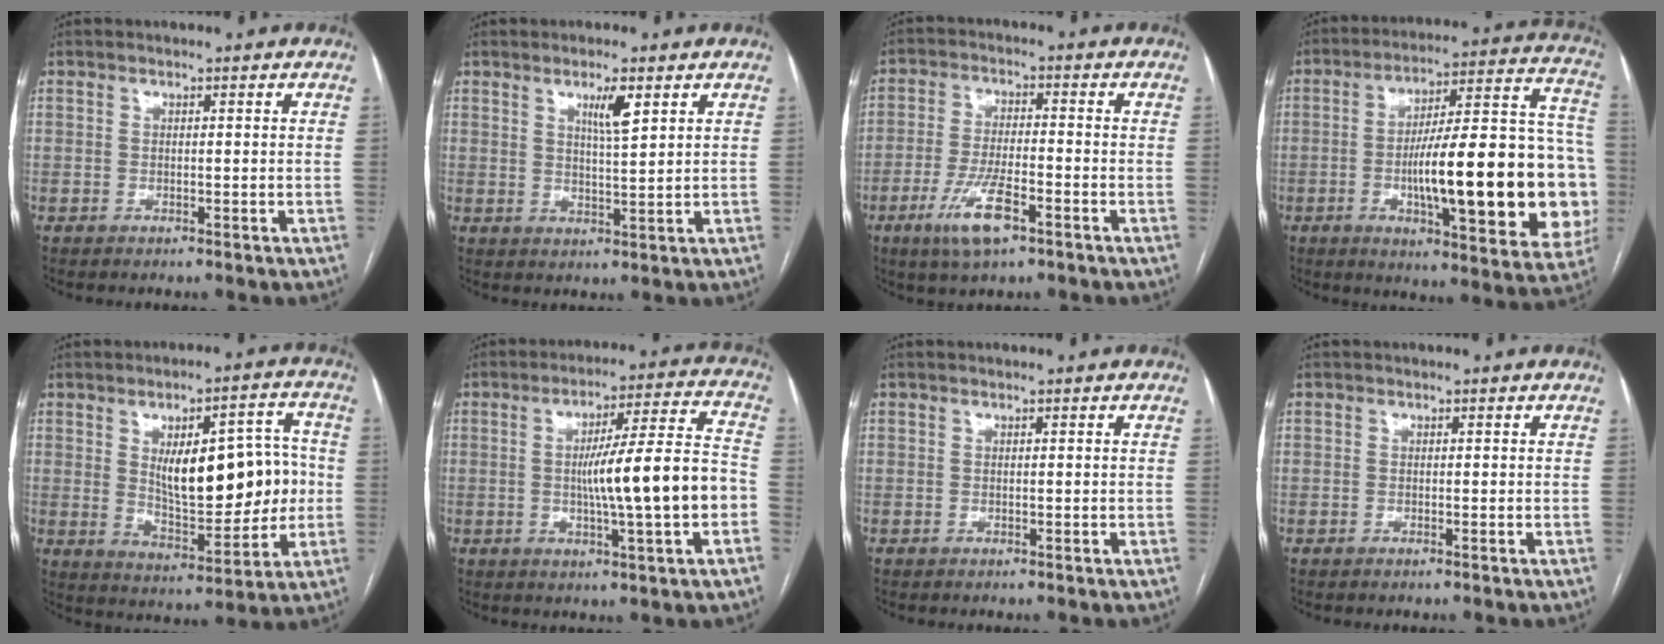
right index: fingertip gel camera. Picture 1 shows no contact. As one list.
[{"total": 4.2, "force": [2.2, 0.3, 3.6], "torque": [-0.062, -0.005, 0.038]}, {"total": 8.2, "force": [-4.4, 1.8, 6.7], "torque": [-0.136, -0.012, -0.078]}, {"total": 27.7, "force": [-4.7, 5.1, 26.8], "torque": [-0.310, 0.021, -0.062]}, {"total": 15.2, "force": [1.2, 6.1, 13.9], "torque": [-0.203, 0.020, 0.032]}, {"total": 14.3, "force": [-2.1, 0.2, 14.1], "torque": [-0.223, 0.014, -0.033]}, {"total": 0.0}, {"total": 0.0}]